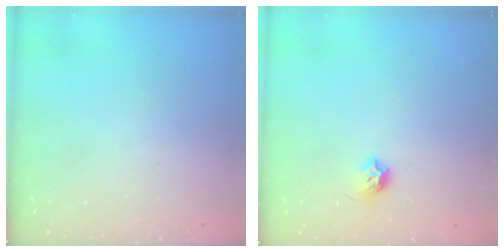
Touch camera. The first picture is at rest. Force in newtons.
{"total": 5.9, "press": 5.8, "slide": 0.9}